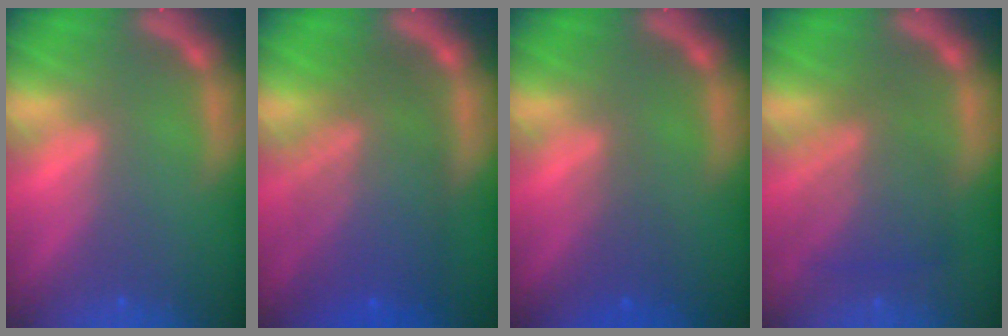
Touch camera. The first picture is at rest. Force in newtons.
{"total": 9.1}
{"total": 1.9}
{"total": 5.5}